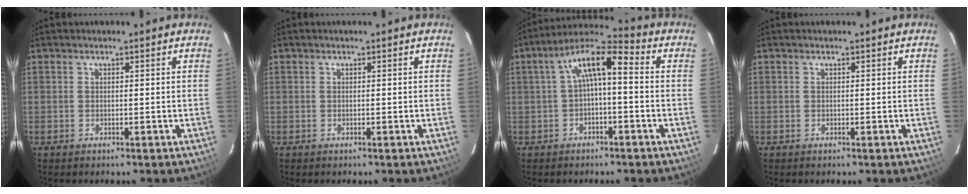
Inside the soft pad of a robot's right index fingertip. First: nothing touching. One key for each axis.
{"total": 0.0}
{"total": 8.2, "fx": -0.2, "fy": 2.7, "fz": 7.8, "tx": -0.152, "ty": 0.029, "tz": -0.005}
{"total": 0.0}